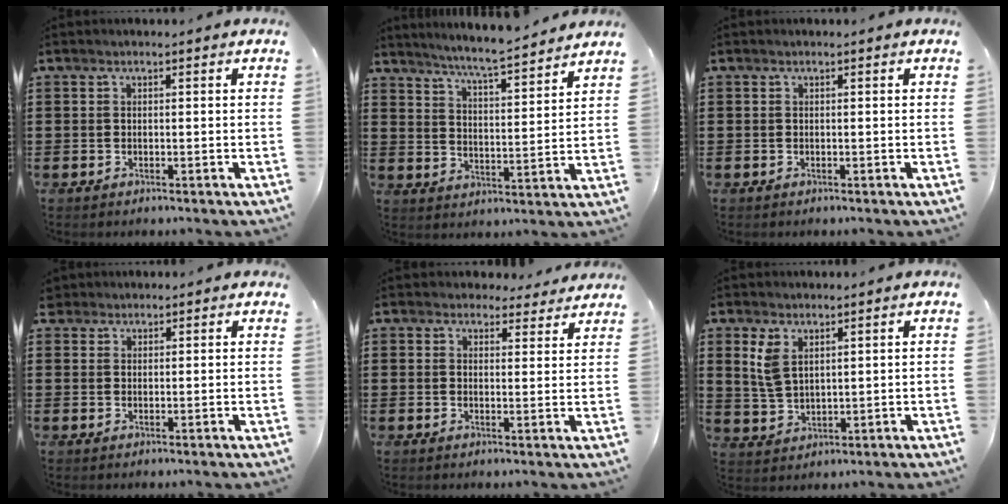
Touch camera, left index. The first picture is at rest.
{"total": 5.5, "force": [5.1, -0.5, 1.8], "torque": [-0.057, -0.036, 0.084]}
{"total": 0.0}
{"total": 2.0, "force": [1.6, 1.1, 0.1], "torque": [-0.008, 0.006, 0.032]}
{"total": 3.4, "force": [3.2, 1.1, 0.5], "torque": [-0.012, -0.010, 0.059]}
{"total": 4.6, "force": [2.4, 2.5, 3.0], "torque": [-0.074, 0.004, 0.042]}